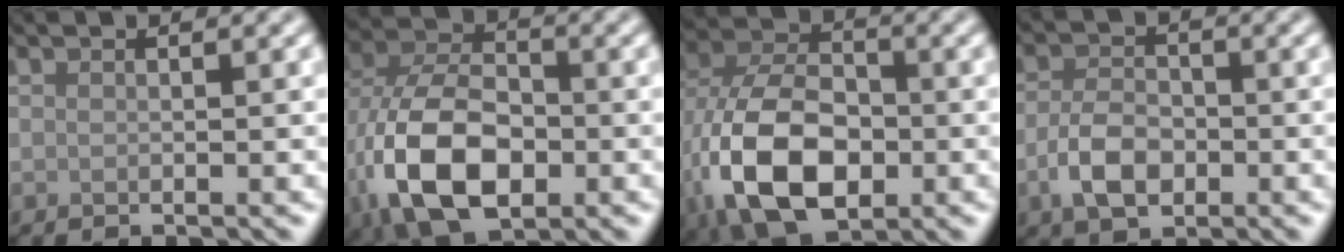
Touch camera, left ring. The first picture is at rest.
{"total": 11.4, "force": [-3.5, 6.8, 8.4], "torque": [-0.184, -0.013, -0.076]}
{"total": 12.5, "force": [-3.8, 7.6, 9.2], "torque": [-0.201, -0.017, -0.078]}
{"total": 4.1, "force": [-1.3, 2.6, 2.8], "torque": [-0.061, -0.002, -0.030]}